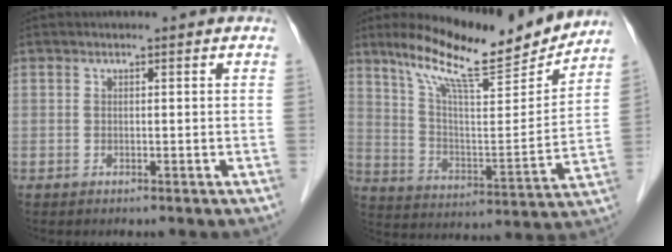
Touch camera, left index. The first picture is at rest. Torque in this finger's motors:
{"motor_torque": [0.58, -0.71, 0.33, 0.12]}